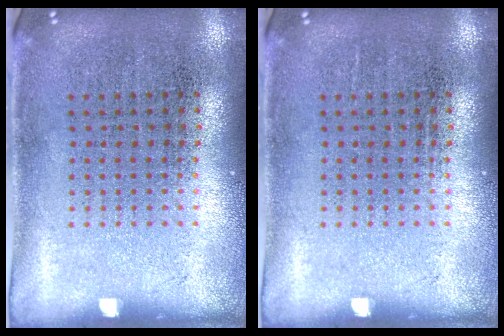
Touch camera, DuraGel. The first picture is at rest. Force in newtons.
{"total": 0.0}